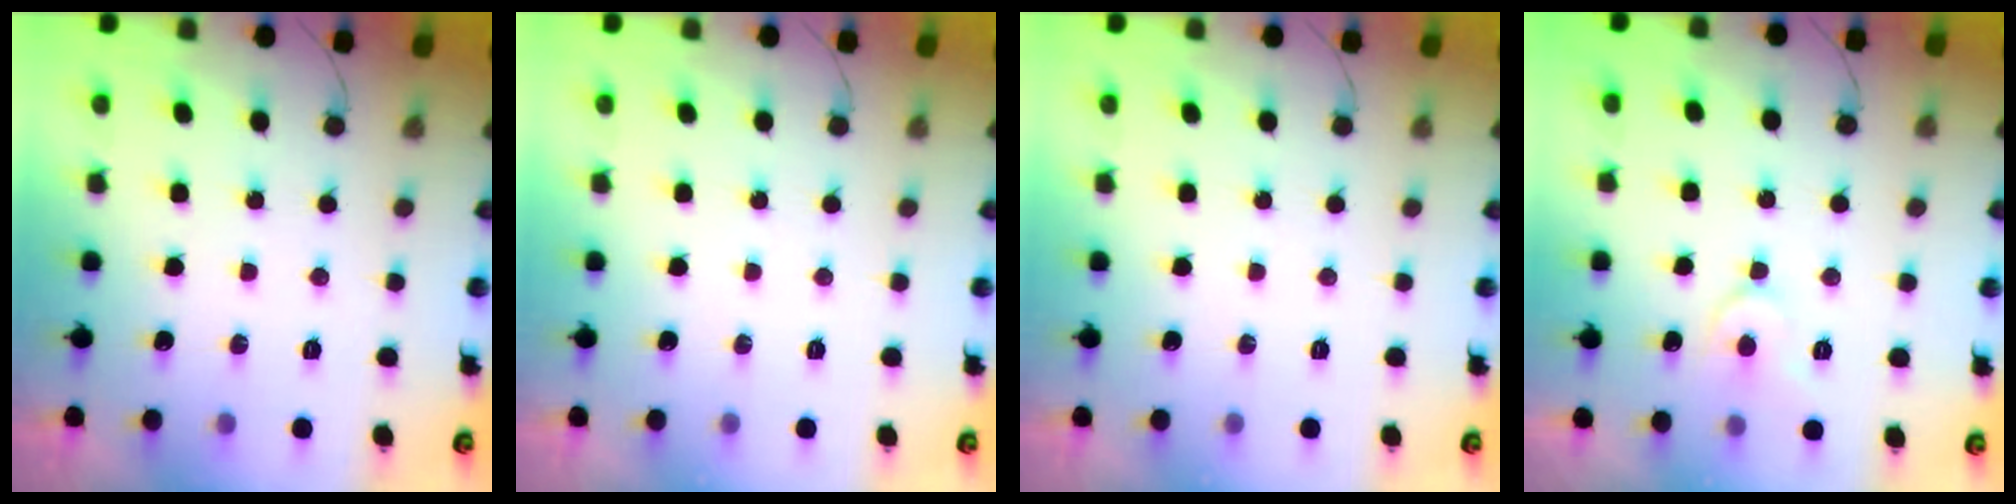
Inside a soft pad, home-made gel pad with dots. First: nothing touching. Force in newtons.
{"total": 0.0}
{"total": 0.0}
{"total": 6.5, "press": 6.4, "slide": 0.7}